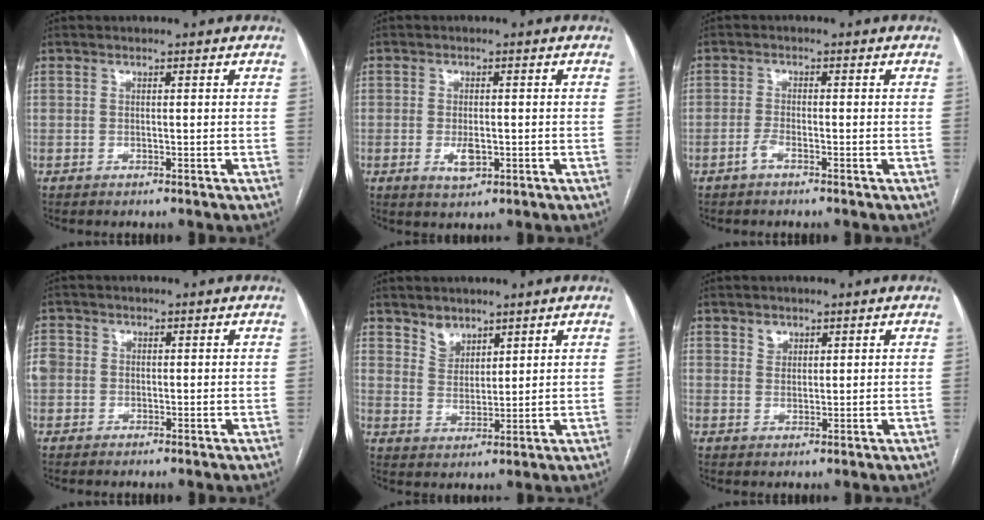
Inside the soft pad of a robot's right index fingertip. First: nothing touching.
{"total": 3.1, "force": [-0.9, 1.3, 2.7], "torque": [-0.051, -0.003, -0.009]}
{"total": 1.7, "force": [-1.2, 0.2, 1.2], "torque": [-0.028, 0.000, -0.025]}
{"total": 5.0, "force": [0.0, 4.6, 1.9], "torque": [-0.064, 0.022, 0.005]}
{"total": 3.9, "force": [3.1, 2.2, 0.8], "torque": [-0.014, -0.002, 0.063]}
{"total": 1.5, "force": [1.0, 1.0, 0.3], "torque": [-0.001, -0.002, 0.017]}